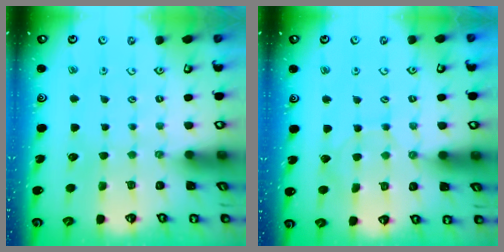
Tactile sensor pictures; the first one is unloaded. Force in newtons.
{"total": 3.8, "press": 3.8, "slide": 0.4}